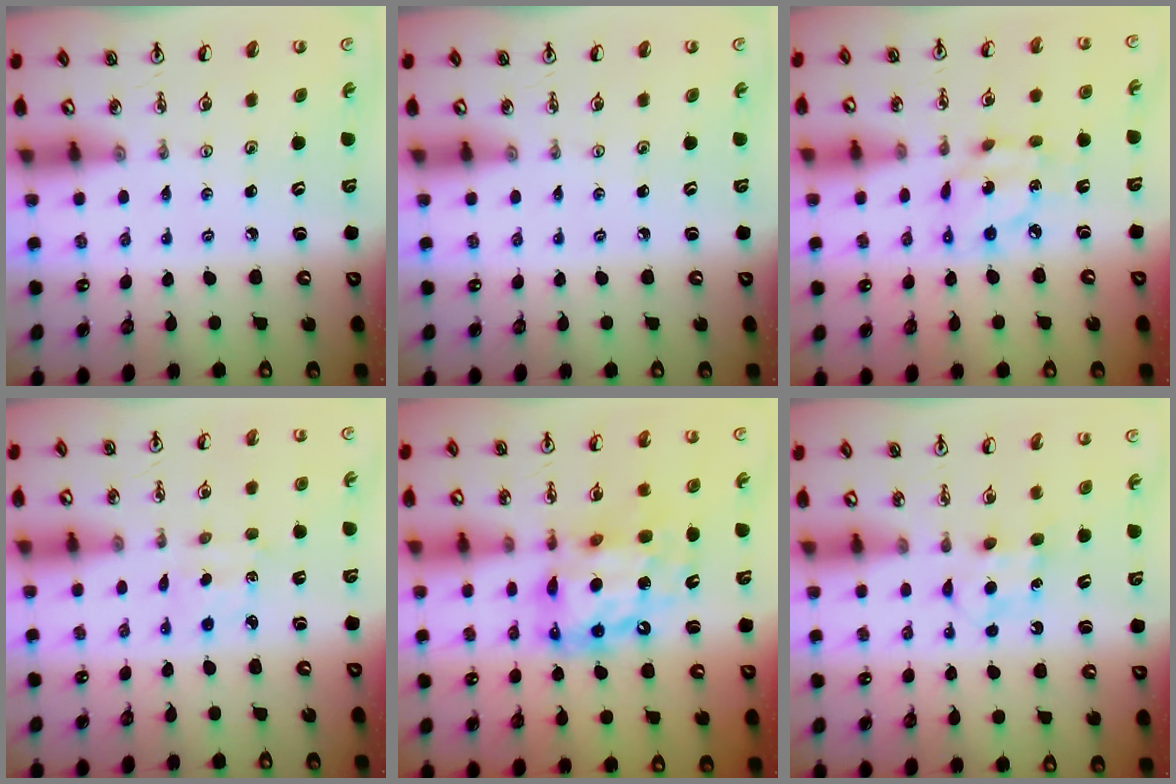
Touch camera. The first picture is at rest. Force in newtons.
{"total": 0.0}
{"total": 9.5, "press": 9.5, "slide": 0.6}
{"total": 2.1, "press": 2.0, "slide": 0.6}
{"total": 13.5, "press": 13.4, "slide": 1.5}
{"total": 5.0, "press": 5.0, "slide": 0.6}